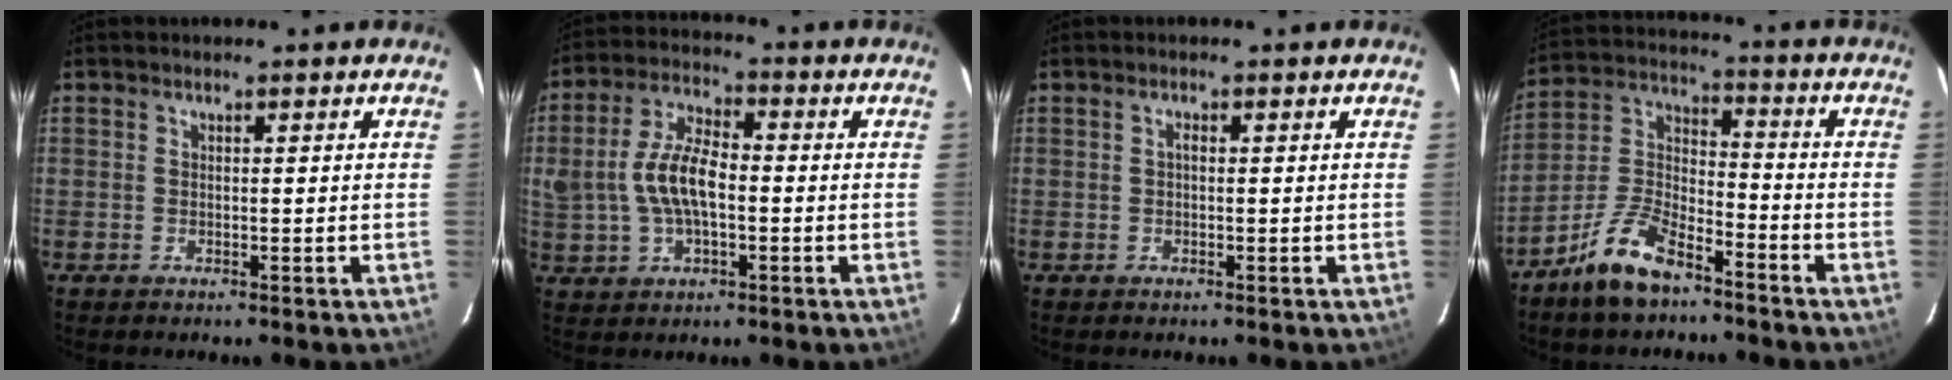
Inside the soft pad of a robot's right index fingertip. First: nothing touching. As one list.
[{"total": 10.1, "force": [-0.8, 5.1, 8.6], "torque": [-0.174, 0.013, -0.010]}, {"total": 0.6, "force": [0.0, 0.3, 0.6], "torque": [-0.010, 0.004, -0.001]}, {"total": 11.4, "force": [-8.0, 4.5, 6.8], "torque": [-0.152, 0.020, -0.154]}]